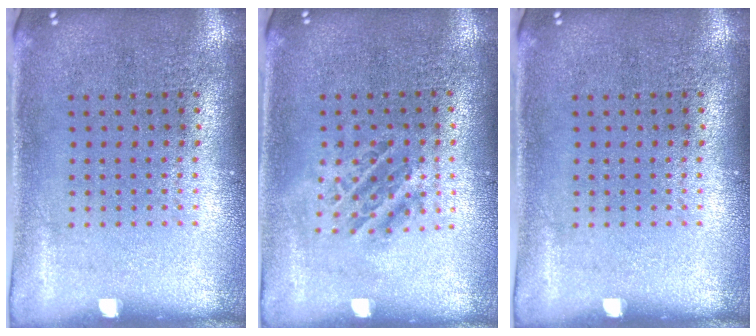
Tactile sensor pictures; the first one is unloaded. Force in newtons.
{"total": 1.1, "press": 1.0, "slide": 0.4}
{"total": 0.0}